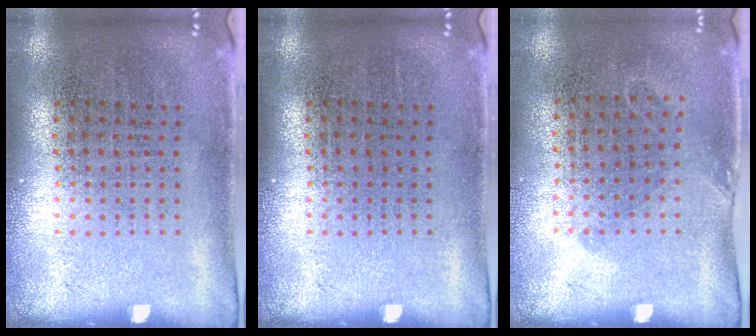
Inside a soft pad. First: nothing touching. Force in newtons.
{"total": 0.0}
{"total": 0.9, "press": 0.7, "slide": 0.6}